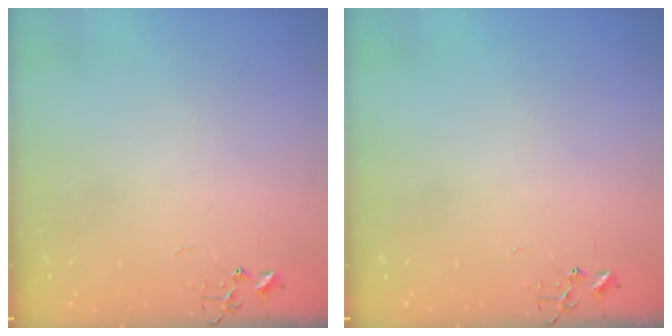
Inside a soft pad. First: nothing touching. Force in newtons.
{"total": 0.0}